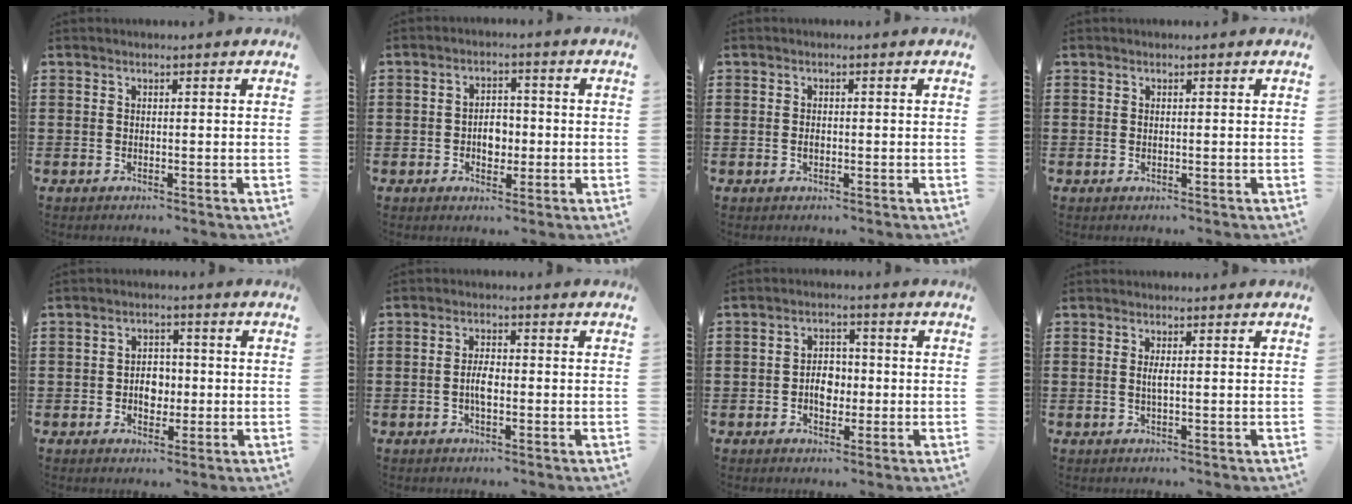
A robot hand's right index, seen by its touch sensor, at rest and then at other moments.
{"total": 3.6, "force": [-0.7, 2.5, 2.5], "torque": [-0.043, 0.002, -0.018]}
{"total": 1.1, "force": [-0.2, 0.7, 0.8], "torque": [-0.017, 0.002, -0.004]}
{"total": 0.0}
{"total": 3.8, "force": [-0.6, 2.8, 2.4], "torque": [-0.035, 0.000, -0.018]}
{"total": 3.2, "force": [-0.6, 1.3, 2.9], "torque": [-0.061, 0.001, -0.013]}
{"total": 4.1, "force": [-0.7, 2.9, 2.8], "torque": [-0.041, 0.001, -0.019]}
{"total": 1.4, "force": [0.1, 0.1, 1.4], "torque": [-0.027, -0.002, 0.001]}